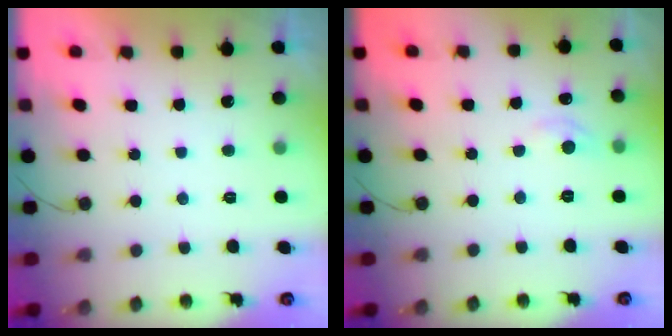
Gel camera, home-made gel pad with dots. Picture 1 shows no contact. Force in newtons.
{"total": 3.3, "press": 3.3, "slide": 0.4}